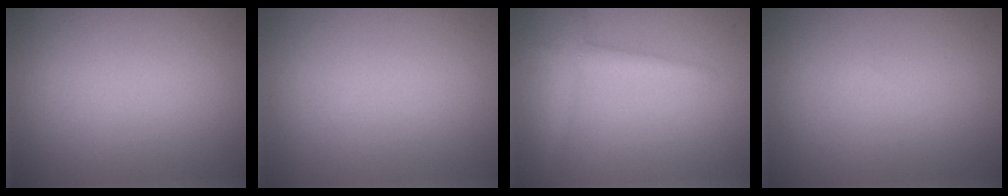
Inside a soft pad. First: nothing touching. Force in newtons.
{"total": 0.0}
{"total": 2.2, "press": 2.2, "slide": 0.1}
{"total": 0.0}